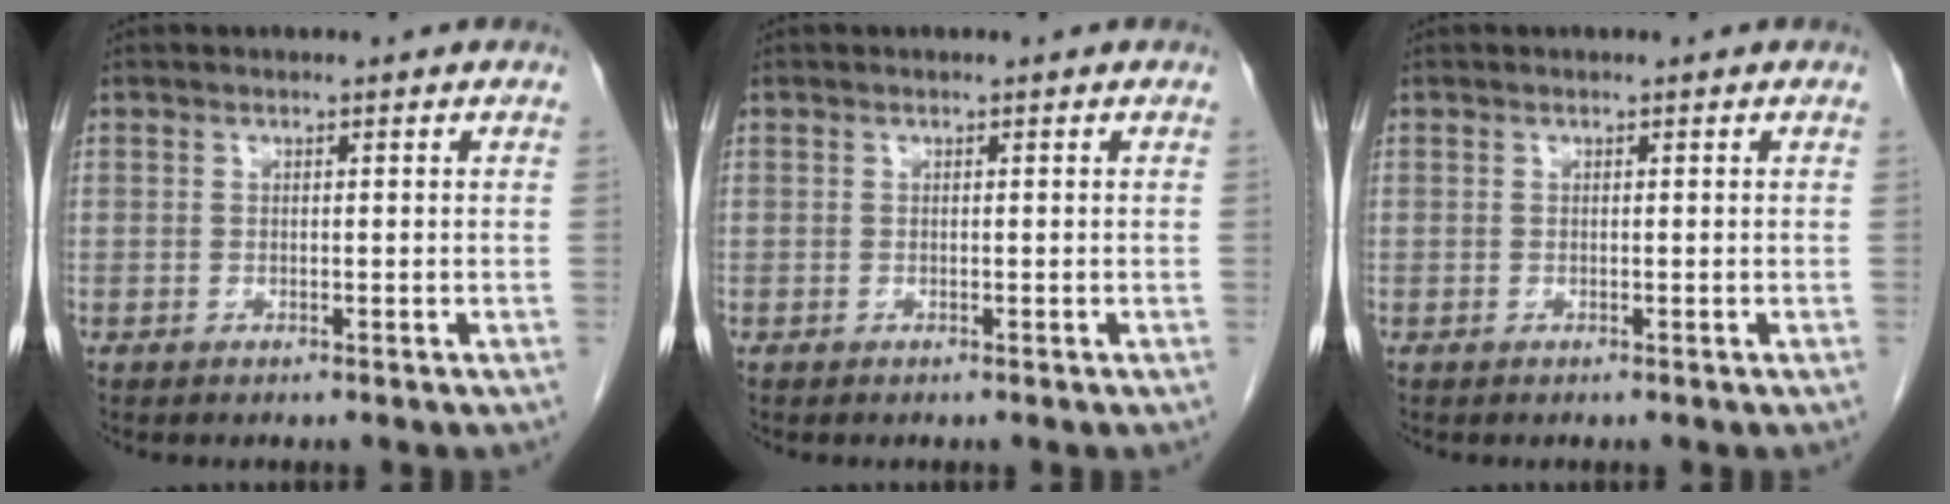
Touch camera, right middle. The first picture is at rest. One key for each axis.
{"total": 0.0}
{"total": 0.0}